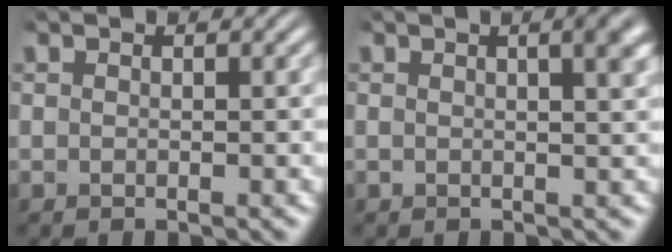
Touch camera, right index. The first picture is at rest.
{"total": 3.4, "force": [1.2, 0.9, 3.1], "torque": [-0.022, 0.018, 0.010]}